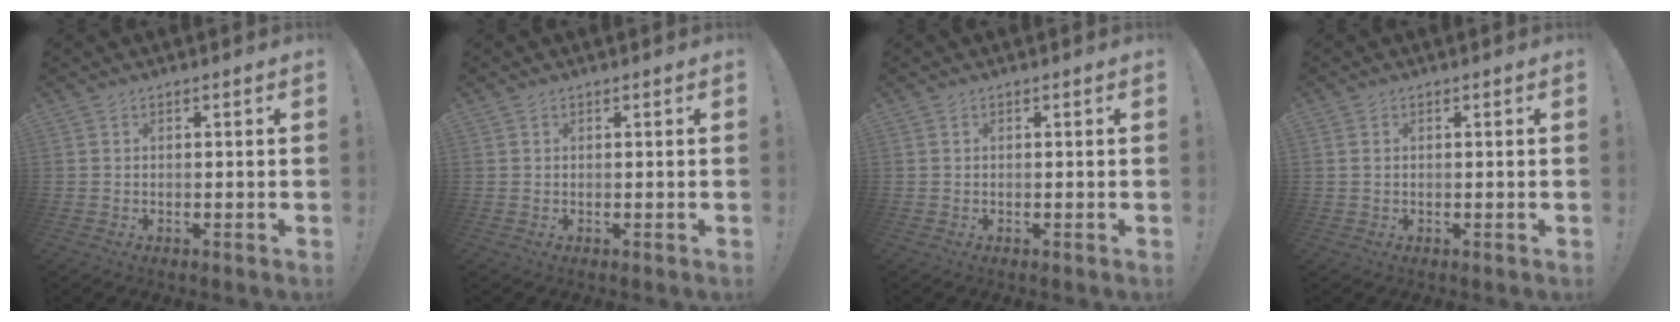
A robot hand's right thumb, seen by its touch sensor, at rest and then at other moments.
{"total": 0.0}
{"total": 0.0}
{"total": 0.9, "force": [0.4, 0.7, 0.5], "torque": [-0.004, 0.000, 0.005]}